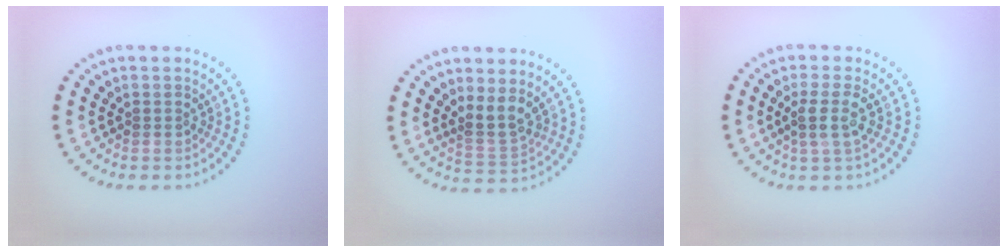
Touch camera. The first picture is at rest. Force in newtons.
{"total": 2.6, "press": 2.3, "slide": 1.2}
{"total": 2.3, "press": 2.0, "slide": 1.2}